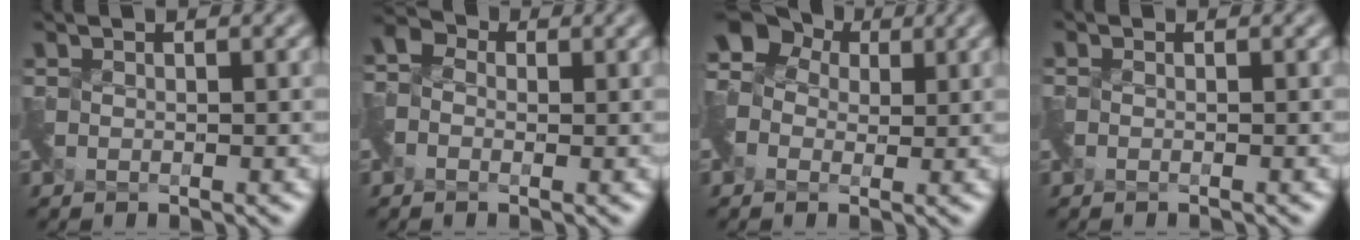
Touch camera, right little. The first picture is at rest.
{"total": 1.8, "force": [-1.3, 1.0, -0.8], "torque": [0.008, -0.002, -0.028]}
{"total": 4.7, "force": [0.2, 4.2, 2.0], "torque": [-0.041, 0.022, 0.002]}
{"total": 1.0, "force": [-0.9, -0.1, -0.4], "torque": [0.007, -0.011, -0.019]}